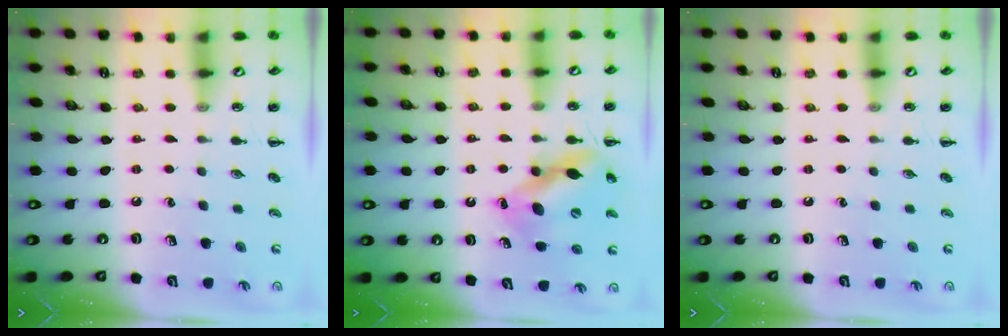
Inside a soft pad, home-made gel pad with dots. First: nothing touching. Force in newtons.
{"total": 12.7, "press": 12.3, "slide": 3.2}
{"total": 0.0}